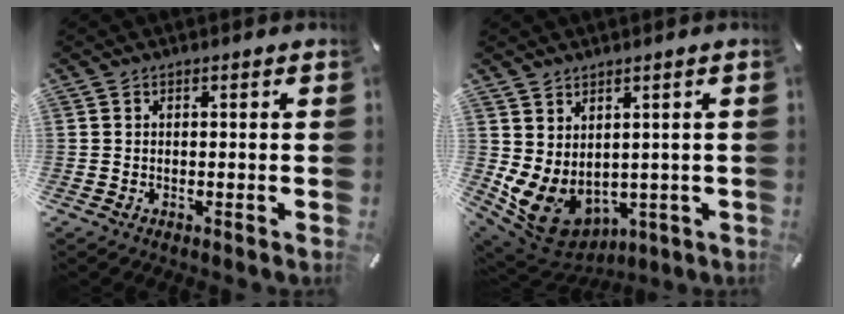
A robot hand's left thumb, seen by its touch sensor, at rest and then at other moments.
{"total": 7.0, "force": [1.1, 6.3, 2.9], "torque": [-0.079, -0.023, 0.028]}